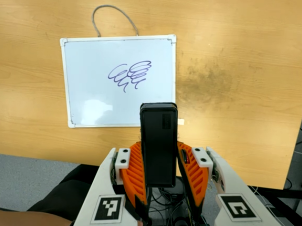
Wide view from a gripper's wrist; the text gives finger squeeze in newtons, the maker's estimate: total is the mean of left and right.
{"total": 4.4, "left": 3.1, "right": 5.7}